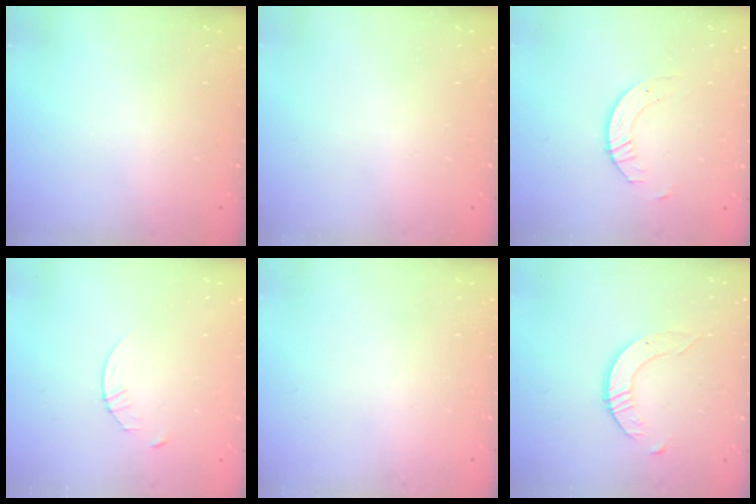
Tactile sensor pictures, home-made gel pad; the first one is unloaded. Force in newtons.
{"total": 0.0}
{"total": 3.5, "press": 3.5, "slide": 0.4}
{"total": 2.9, "press": 2.9, "slide": 0.4}
{"total": 0.0}
{"total": 3.4, "press": 3.3, "slide": 0.4}